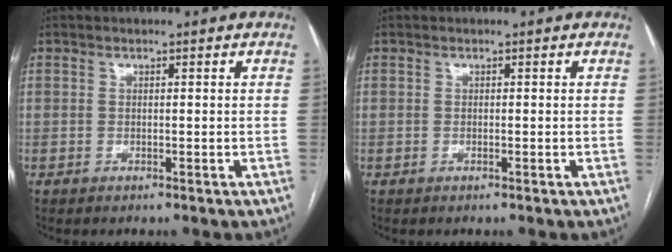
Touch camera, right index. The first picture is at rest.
{"total": 0.0}